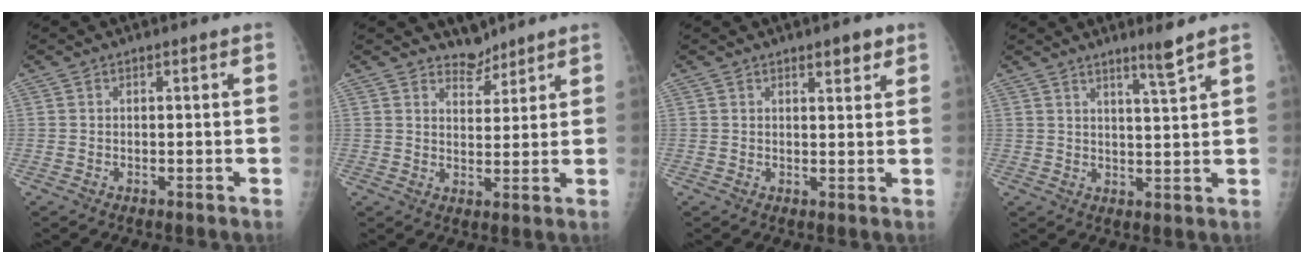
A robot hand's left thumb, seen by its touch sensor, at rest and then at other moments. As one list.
[{"total": 3.4, "force": [3.1, 1.4, -0.3], "torque": [0.025, -0.027, 0.050]}, {"total": 2.9, "force": [2.2, 0.9, 1.7], "torque": [-0.009, -0.009, 0.028]}, {"total": 4.2, "force": [3.1, -0.6, 2.7], "torque": [-0.044, -0.030, 0.054]}]